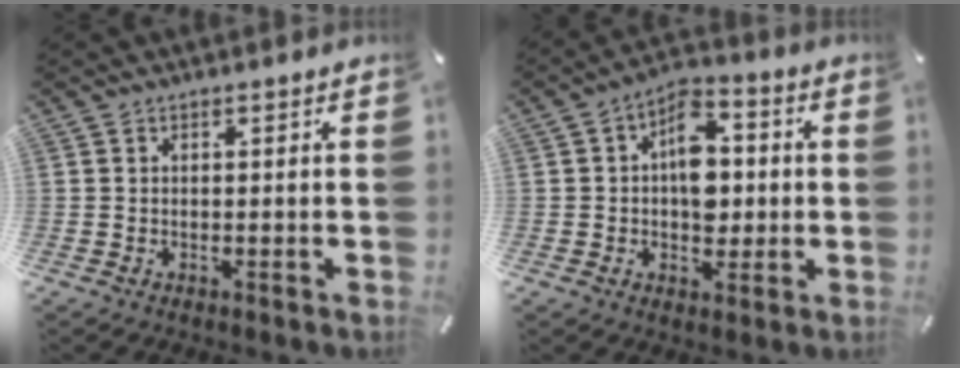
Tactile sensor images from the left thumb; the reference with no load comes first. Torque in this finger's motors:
{"motor_torque": [1.80, 1.75, 1.26, 0.06, 0.06]}